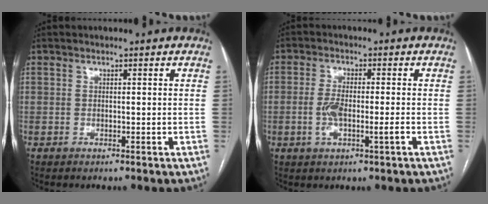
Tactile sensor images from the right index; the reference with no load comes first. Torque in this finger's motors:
{"motor_torque": [0.14, 0.16, 0.20, 0.06]}